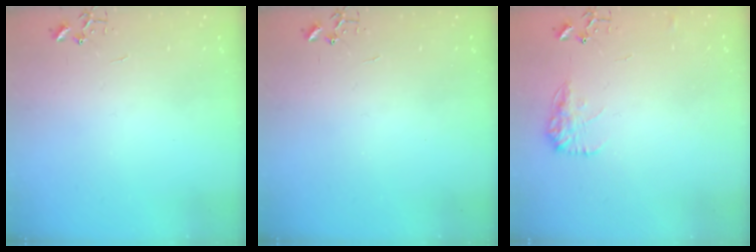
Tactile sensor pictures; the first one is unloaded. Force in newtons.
{"total": 0.0}
{"total": 10.4, "press": 10.4, "slide": 0.5}